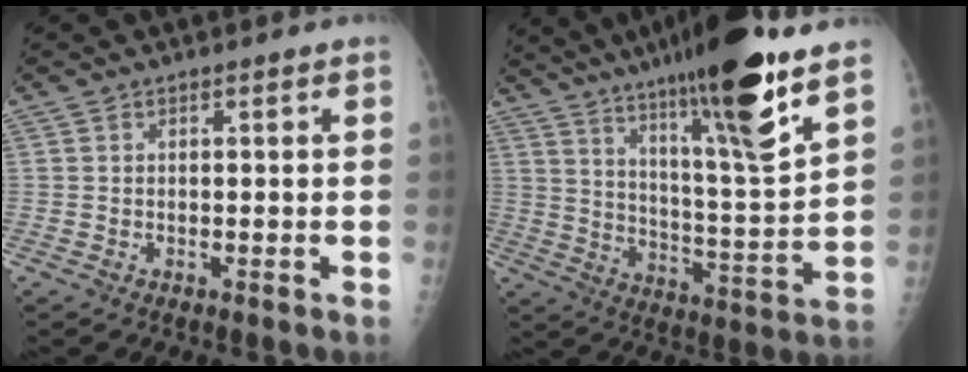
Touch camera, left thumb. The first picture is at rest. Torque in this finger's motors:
{"motor_torque": [3.39, 1.25, 1.73, -1.04, 0.45]}